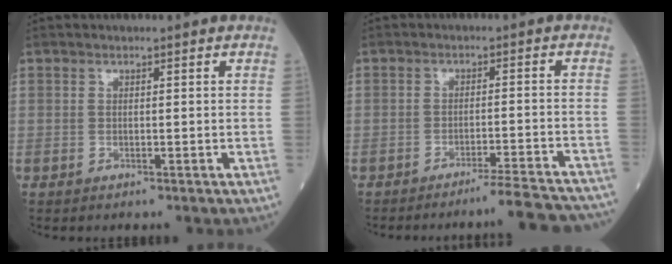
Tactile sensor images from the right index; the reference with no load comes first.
{"total": 11.5, "force": [-11.0, -0.8, 3.1], "torque": [-0.011, -0.005, -0.142]}